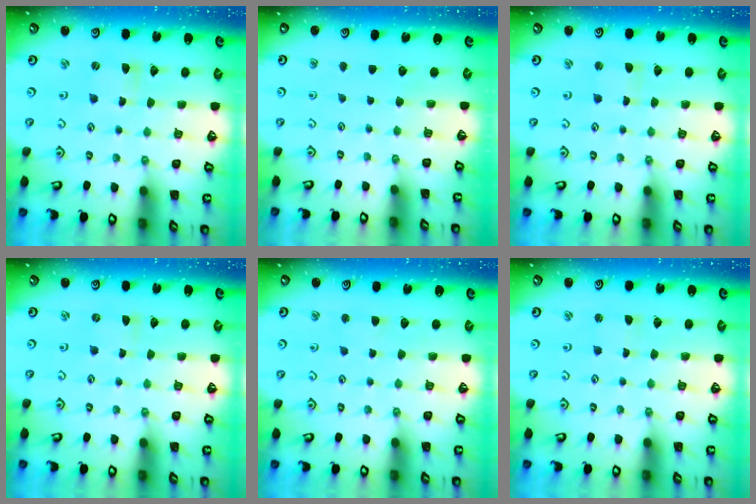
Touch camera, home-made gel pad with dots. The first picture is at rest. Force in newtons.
{"total": 0.0}
{"total": 1.0, "press": 1.0, "slide": 0.0}
{"total": 0.0}
{"total": 2.4, "press": 2.4, "slide": 0.5}
{"total": 0.6, "press": 0.6, "slide": 0.0}